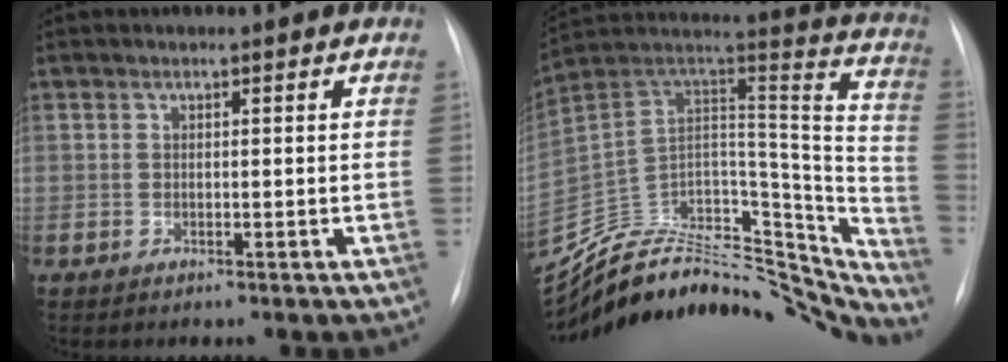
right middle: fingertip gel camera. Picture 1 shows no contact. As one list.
[{"total": 36.4, "force": [-32.2, 12.0, 11.8], "torque": [-0.182, 0.011, -0.445]}]